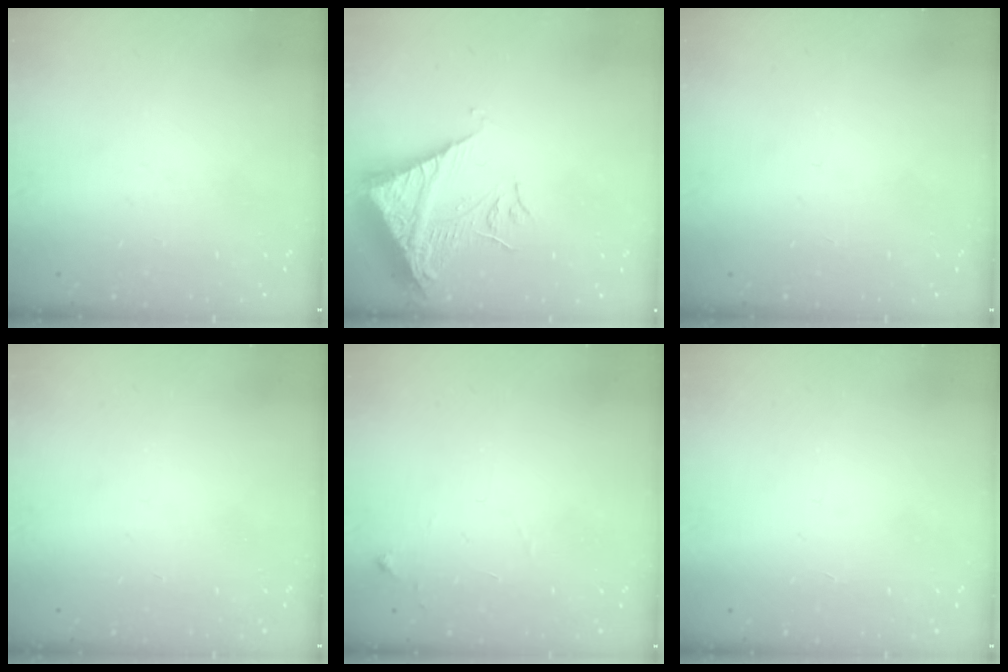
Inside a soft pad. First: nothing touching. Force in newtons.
{"total": 11.6, "press": 11.5, "slide": 1.1}
{"total": 0.0}
{"total": 0.0}
{"total": 6.7, "press": 6.7, "slide": 0.9}
{"total": 1.5, "press": 1.5, "slide": 0.1}